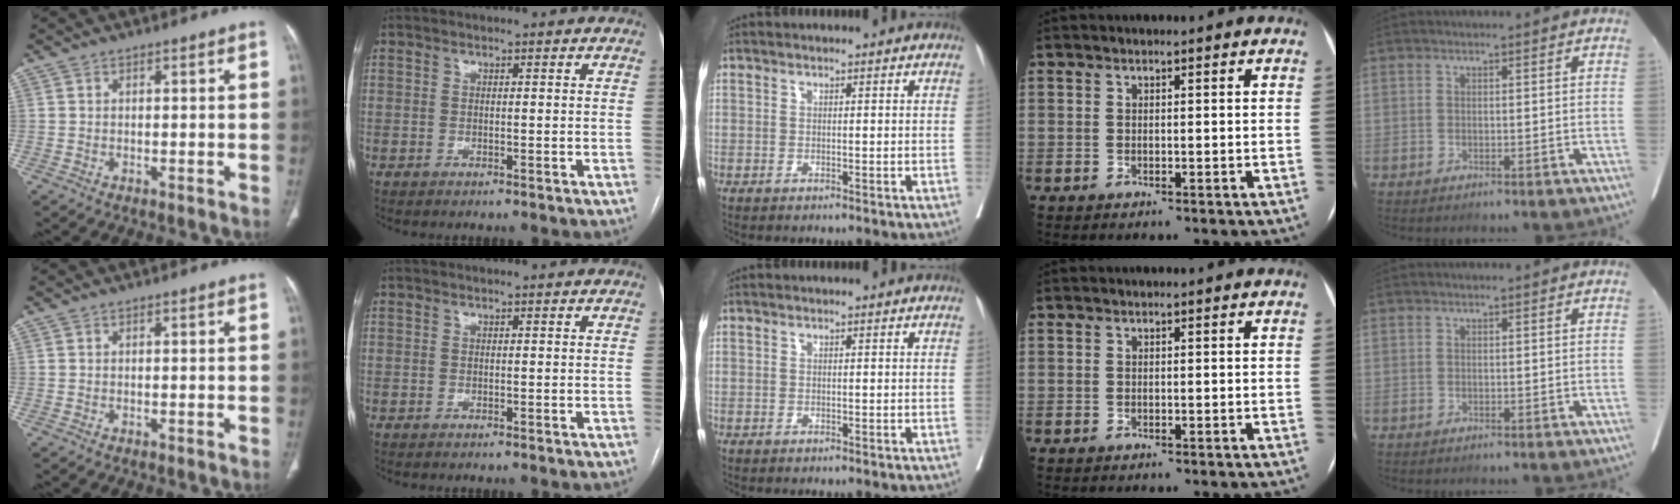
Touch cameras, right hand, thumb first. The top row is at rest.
{}